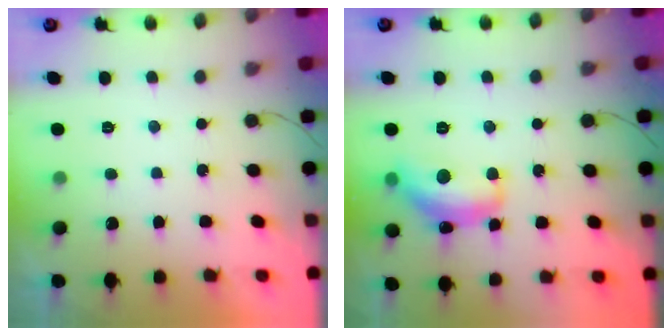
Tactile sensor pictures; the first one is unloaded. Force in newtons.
{"total": 14.1, "press": 14.0, "slide": 0.8}